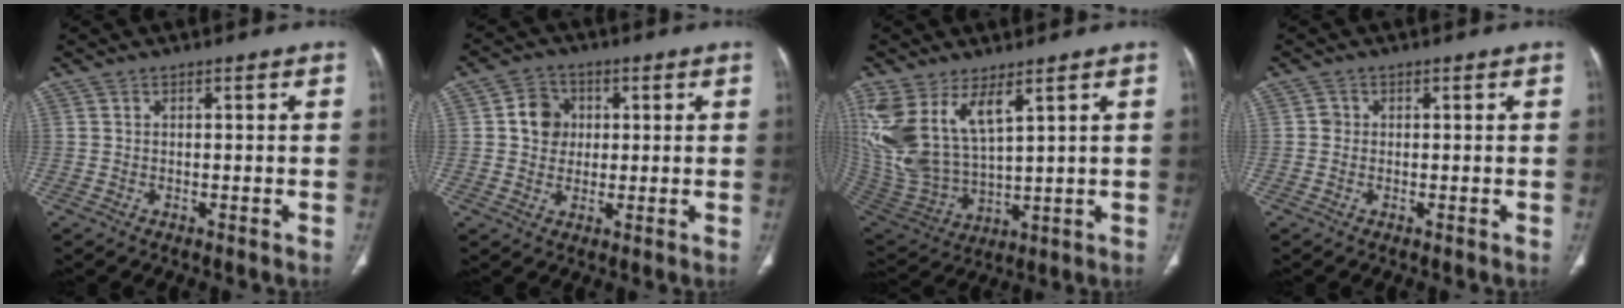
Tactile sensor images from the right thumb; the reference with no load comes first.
{"total": 6.0, "force": [1.0, 5.3, 2.8], "torque": [-0.022, 0.003, 0.011]}
{"total": 15.7, "force": [7.5, 7.1, 11.9], "torque": [-0.250, -0.031, 0.173]}
{"total": 1.1, "force": [0.0, 1.1, 0.3], "torque": [0.000, 0.003, -0.001]}